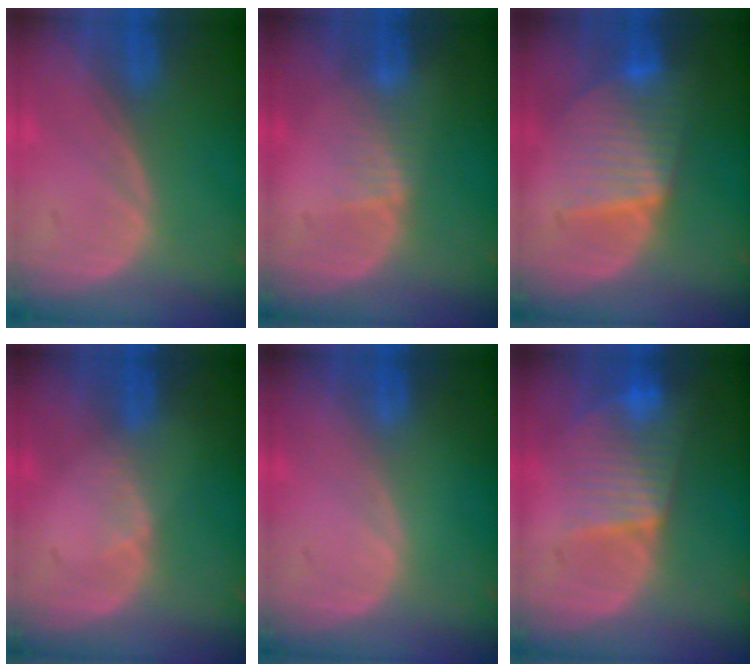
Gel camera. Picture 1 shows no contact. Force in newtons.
{"total": 1.9, "press": 1.9, "slide": 0.2}
{"total": 7.4, "press": 7.4, "slide": 0.2}
{"total": 1.1, "press": 1.1, "slide": 0.2}
{"total": 0.0}
{"total": 7.5, "press": 7.0, "slide": 2.8}